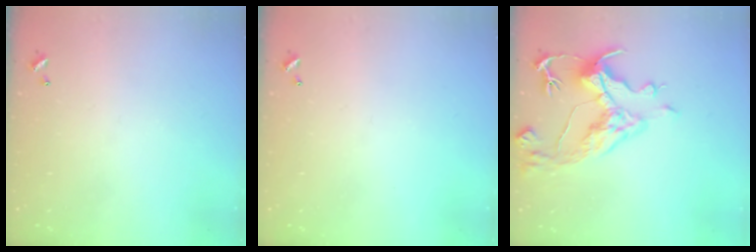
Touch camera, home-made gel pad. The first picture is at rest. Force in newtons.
{"total": 0.0}
{"total": 8.7, "press": 8.5, "slide": 1.9}